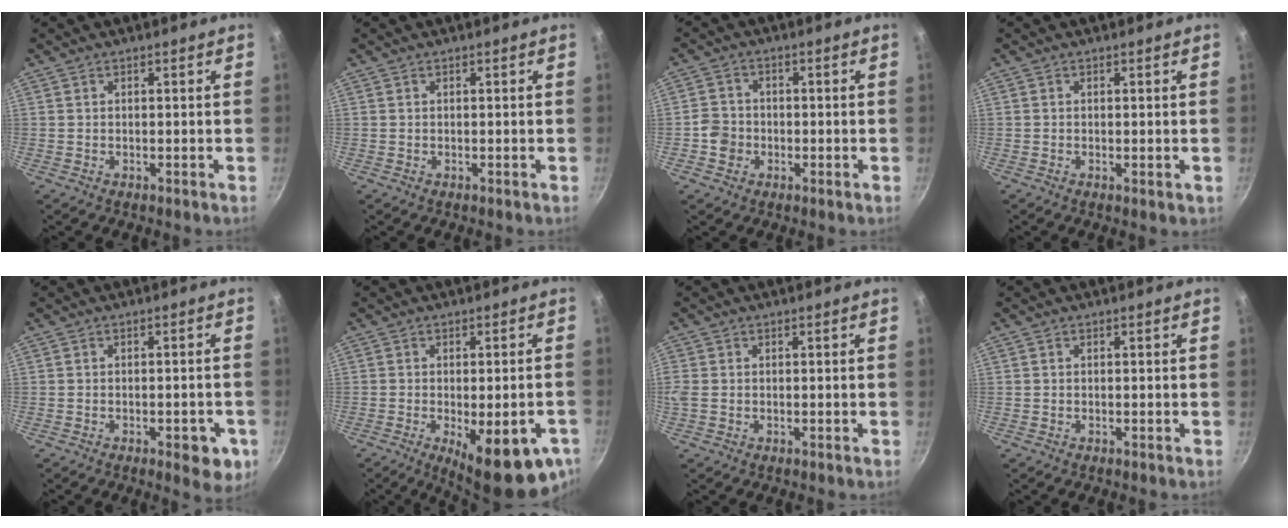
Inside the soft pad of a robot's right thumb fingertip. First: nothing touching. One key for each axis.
{"total": 0.0}
{"total": 4.3, "fx": -1.2, "fy": 3.8, "fz": 1.6, "tx": -0.011, "ty": 0.012, "tz": -0.026}
{"total": 1.0, "fx": -0.2, "fy": 0.4, "fz": 0.9, "tx": -0.016, "ty": -0.004, "tz": -0.003}
{"total": 5.6, "fx": -2.6, "fy": 2.3, "fz": 4.4, "tx": -0.037, "ty": 0.008, "tz": -0.029}
{"total": 16.0, "fx": -7.1, "fy": 6.1, "fz": 13.0, "tx": -0.134, "ty": 0.009, "tz": -0.081}
{"total": 2.7, "fx": -0.2, "fy": 2.1, "fz": 1.7, "tx": -0.055, "ty": 0.001, "tz": -0.003}
{"total": 0.0}